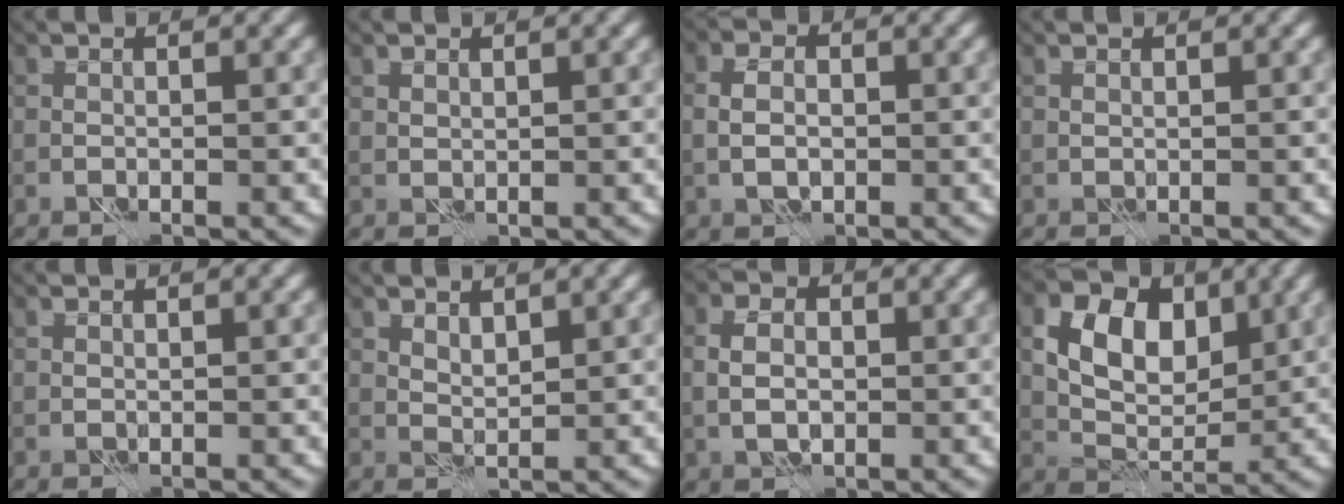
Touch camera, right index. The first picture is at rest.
{"total": 0.6, "force": [0.6, 0.2, 0.1], "torque": [-0.007, 0.000, 0.011]}
{"total": 2.7, "force": [-0.1, 1.8, 2.0], "torque": [-0.042, 0.003, -0.006]}
{"total": 0.0}
{"total": 0.0}
{"total": 1.5, "force": [1.2, 0.6, 0.7], "torque": [-0.020, -0.003, 0.025]}
{"total": 3.1, "force": [0.0, 2.2, 2.2], "torque": [-0.048, 0.002, -0.003]}
{"total": 6.4, "force": [2.1, 4.3, 4.2], "torque": [-0.074, 0.000, 0.035]}